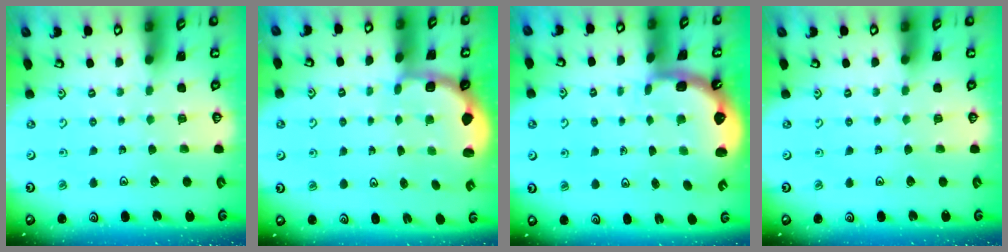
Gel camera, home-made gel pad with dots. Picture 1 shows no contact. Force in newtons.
{"total": 2.2, "press": 2.0, "slide": 1.0}
{"total": 2.7, "press": 1.4, "slide": 2.3}
{"total": 0.0}